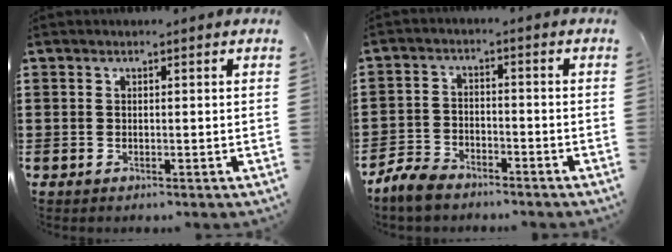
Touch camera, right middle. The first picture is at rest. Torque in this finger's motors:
{"motor_torque": [1.06, -0.39, 0.02, 0.03]}